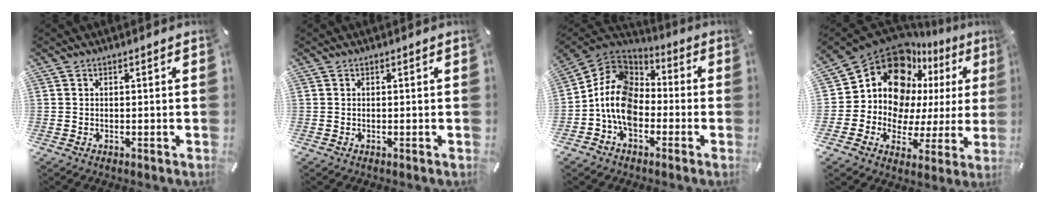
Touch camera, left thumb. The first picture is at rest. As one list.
[{"total": 0.0}, {"total": 11.8, "force": [-4.4, 9.0, 6.3], "torque": [-0.156, 0.024, -0.088]}, {"total": 16.7, "force": [8.1, 12.4, 7.8], "torque": [-0.143, -0.088, 0.146]}]